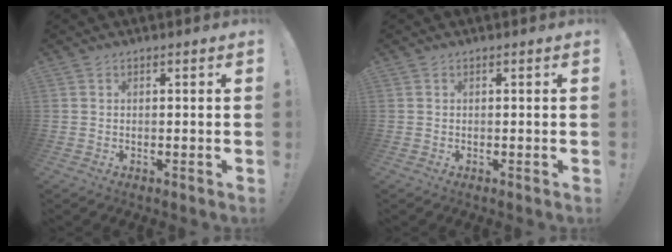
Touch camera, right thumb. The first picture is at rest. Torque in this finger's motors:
{"motor_torque": [0.00, 0.00, -0.01, 0.01, 0.00]}